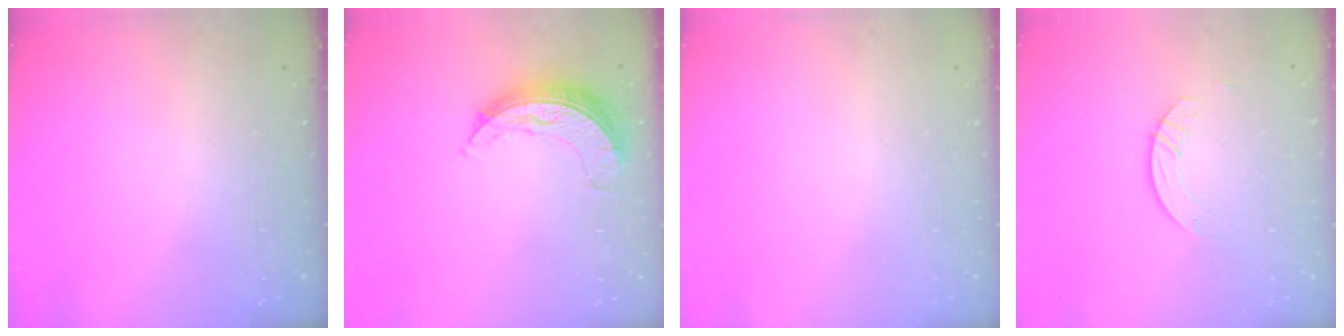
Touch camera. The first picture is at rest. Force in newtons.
{"total": 7.7, "press": 7.7, "slide": 0.3}
{"total": 0.0}
{"total": 2.2, "press": 2.2, "slide": 0.2}